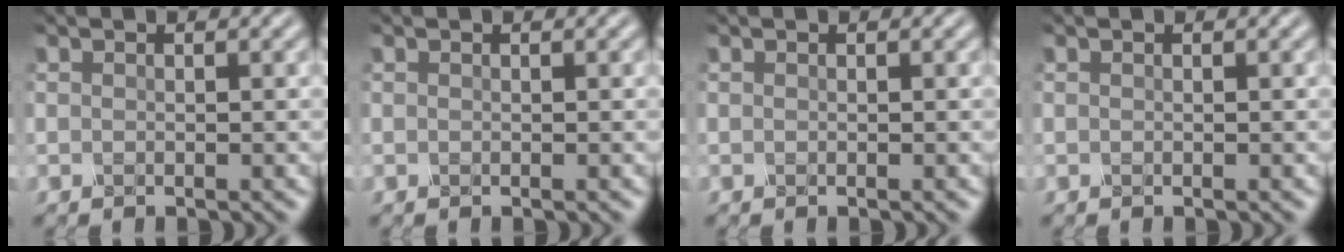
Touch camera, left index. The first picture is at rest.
{"total": 0.0}
{"total": 0.0}
{"total": 0.0}